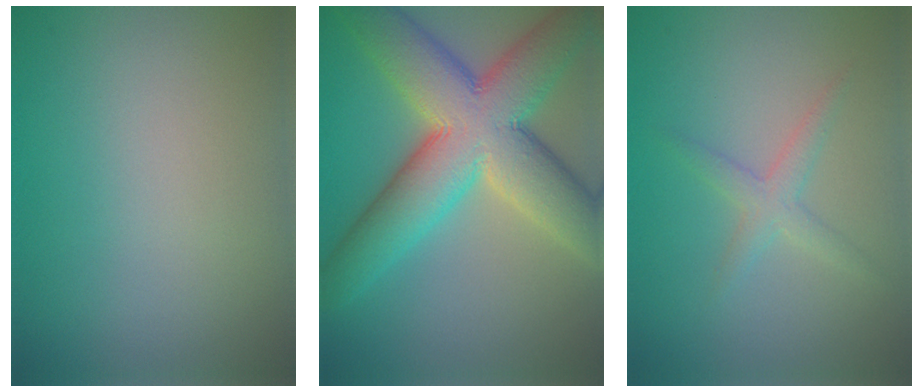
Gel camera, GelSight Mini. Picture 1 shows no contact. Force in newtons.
{"total": 12.6, "press": 12.6, "slide": 0.4}
{"total": 2.0, "press": 2.0, "slide": 0.1}